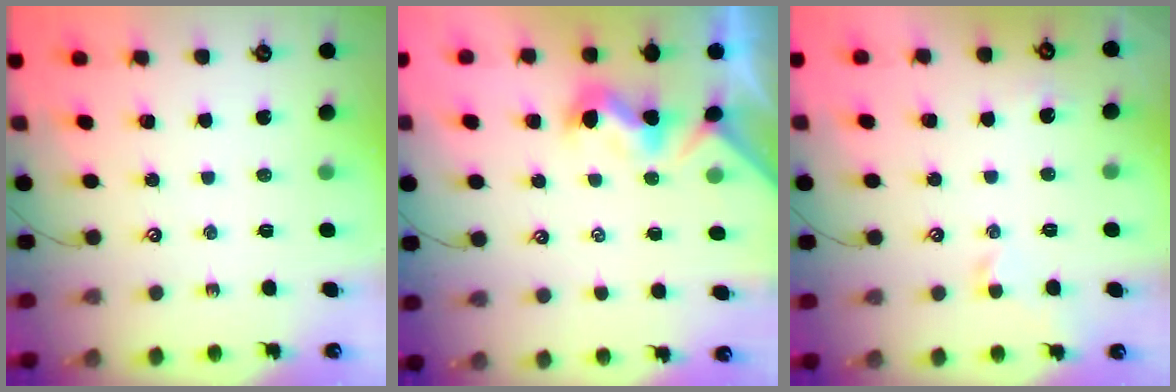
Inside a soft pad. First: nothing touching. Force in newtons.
{"total": 1.9, "press": 1.7, "slide": 0.8}
{"total": 2.3, "press": 2.2, "slide": 0.7}